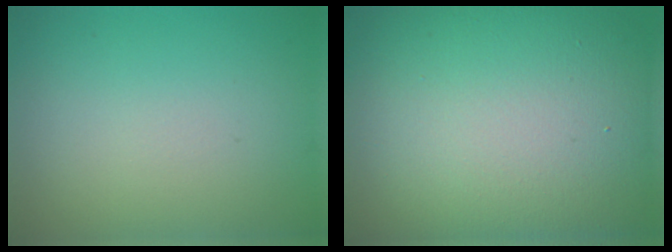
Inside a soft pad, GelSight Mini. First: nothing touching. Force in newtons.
{"total": 18.3, "press": 18.2, "slide": 1.6}